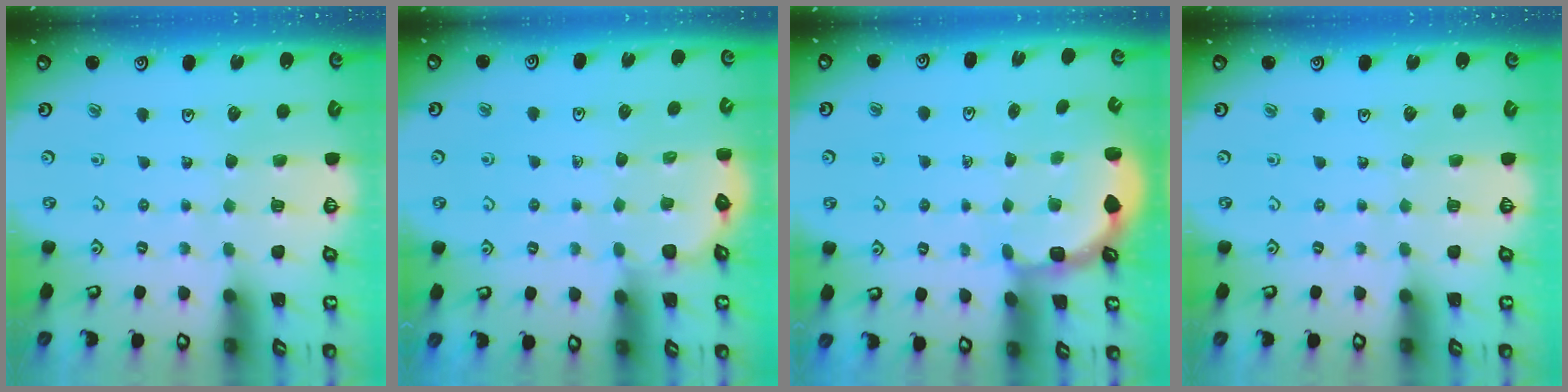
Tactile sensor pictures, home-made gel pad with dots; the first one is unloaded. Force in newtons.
{"total": 2.7, "press": 2.7, "slide": 0.5}
{"total": 2.7, "press": 2.4, "slide": 1.4}
{"total": 0.0}